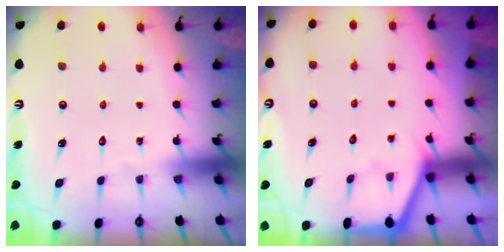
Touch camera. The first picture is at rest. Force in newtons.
{"total": 1.5, "press": 1.4, "slide": 0.2}